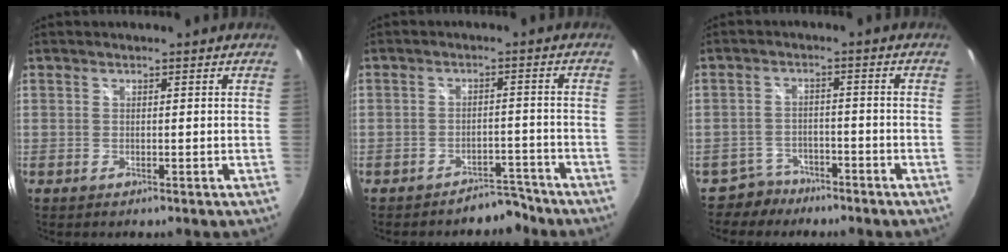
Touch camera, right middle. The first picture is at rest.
{"total": 4.5, "force": [-4.2, 1.8, 0.1], "torque": [0.003, 0.024, -0.053]}
{"total": 4.6, "force": [-3.7, 2.6, -0.1], "torque": [-0.007, 0.014, -0.062]}